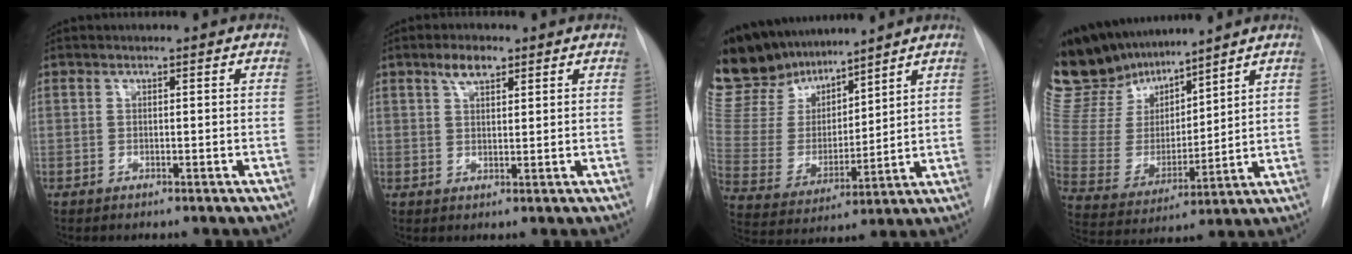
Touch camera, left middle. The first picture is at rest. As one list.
[{"total": 3.4, "force": [2.3, 1.3, 2.2], "torque": [-0.046, 0.006, 0.042]}, {"total": 16.0, "force": [14.4, 5.4, 4.7], "torque": [-0.103, 0.017, 0.288]}, {"total": 17.0, "force": [15.3, 5.2, 5.3], "torque": [-0.113, 0.015, 0.305]}]